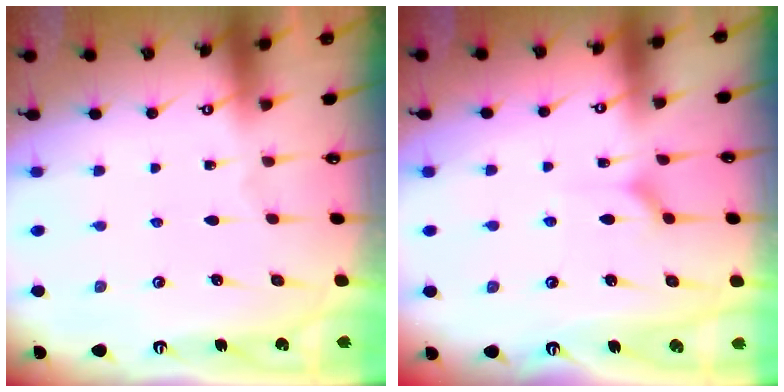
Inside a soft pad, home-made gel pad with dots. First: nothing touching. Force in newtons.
{"total": 5.1, "press": 5.0, "slide": 0.8}